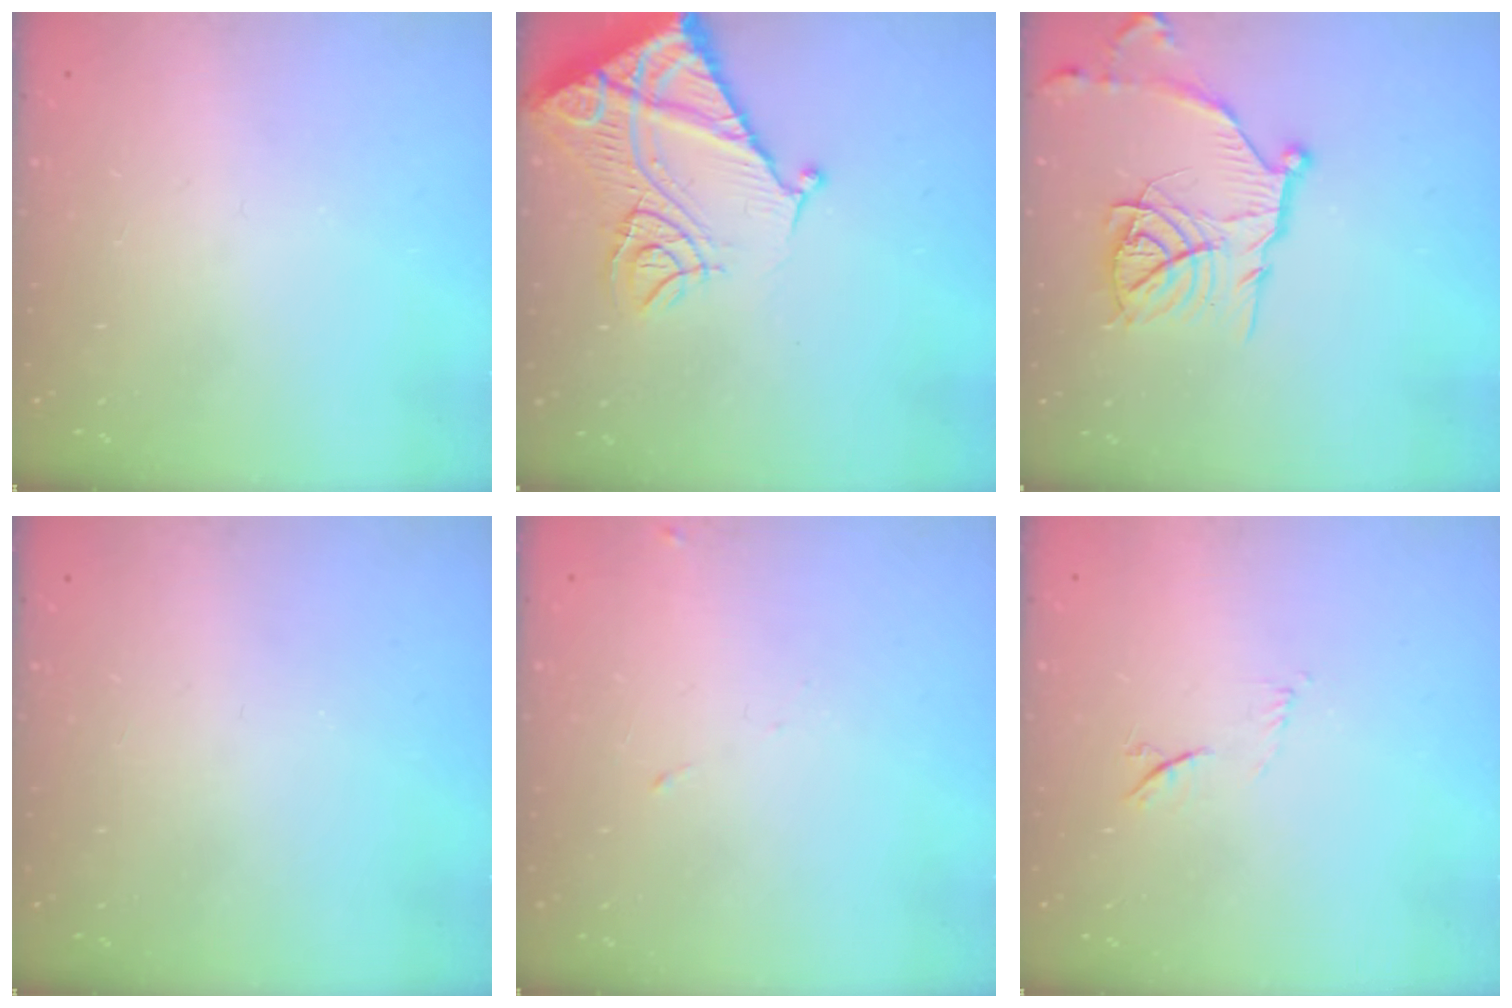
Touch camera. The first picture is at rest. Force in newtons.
{"total": 16.1, "press": 16.0, "slide": 1.8}
{"total": 15.2, "press": 15.2, "slide": 1.1}
{"total": 0.0}
{"total": 4.3, "press": 4.3, "slide": 0.7}
{"total": 4.7, "press": 4.6, "slide": 1.2}